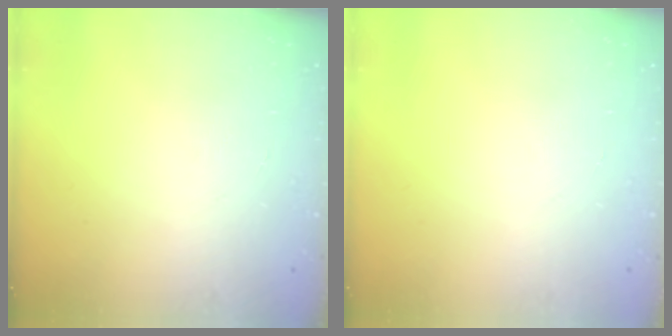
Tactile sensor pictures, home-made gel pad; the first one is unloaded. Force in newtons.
{"total": 0.0}